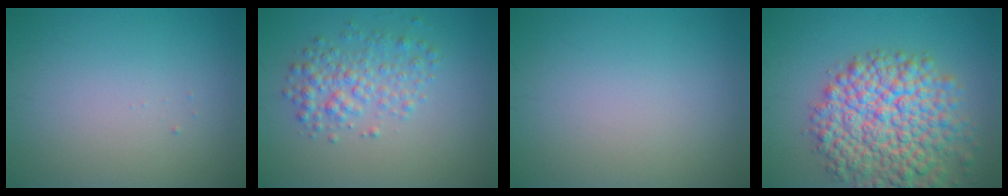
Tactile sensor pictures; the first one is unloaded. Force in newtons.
{"total": 3.3, "press": 3.3, "slide": 0.1}
{"total": 0.0}
{"total": 10.1, "press": 10.1, "slide": 0.5}